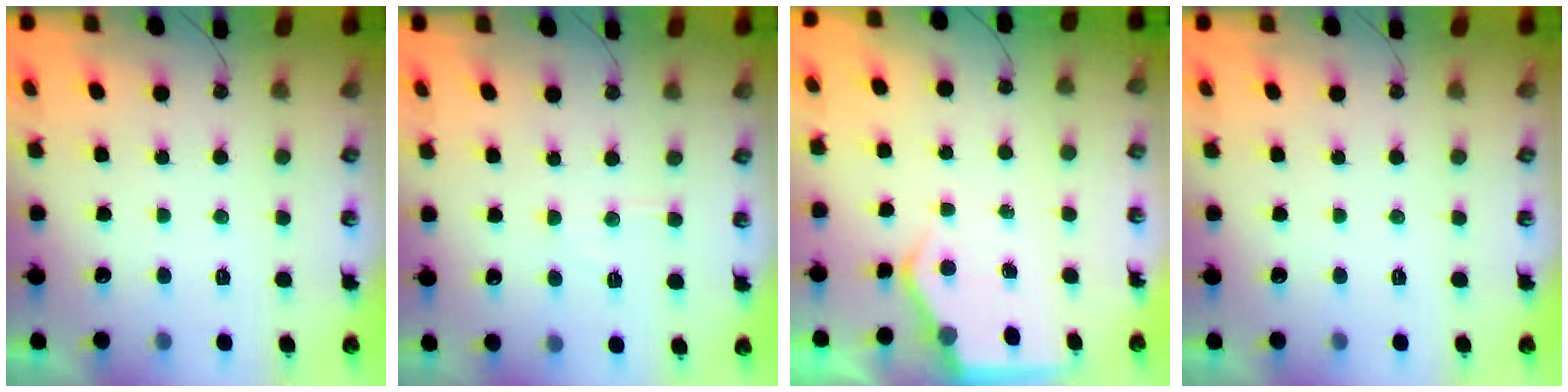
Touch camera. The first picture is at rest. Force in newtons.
{"total": 5.9, "press": 5.9, "slide": 0.6}
{"total": 4.9, "press": 4.9, "slide": 0.5}
{"total": 0.0}